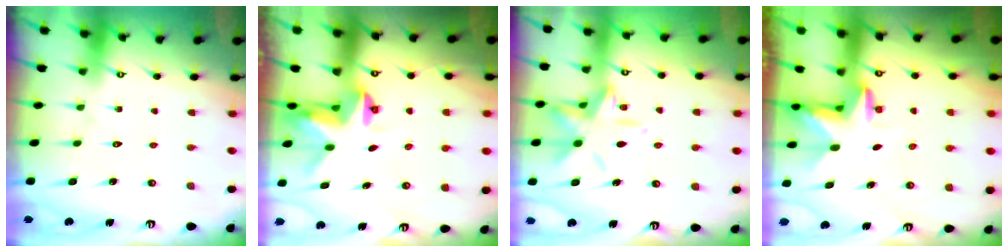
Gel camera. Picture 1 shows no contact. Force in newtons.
{"total": 3.9, "press": 3.9, "slide": 0.1}
{"total": 11.5, "press": 11.5, "slide": 1.1}
{"total": 3.4, "press": 3.4, "slide": 0.1}